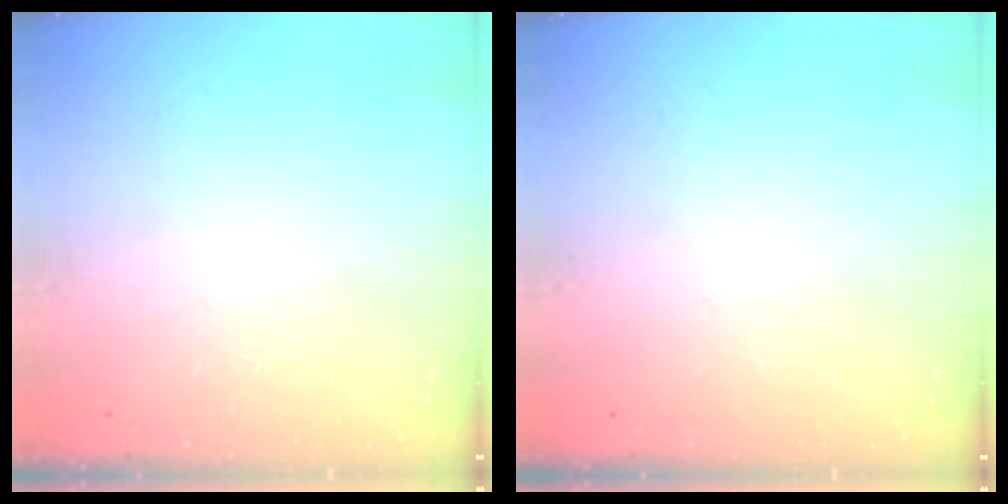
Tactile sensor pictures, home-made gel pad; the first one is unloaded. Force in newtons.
{"total": 0.0}